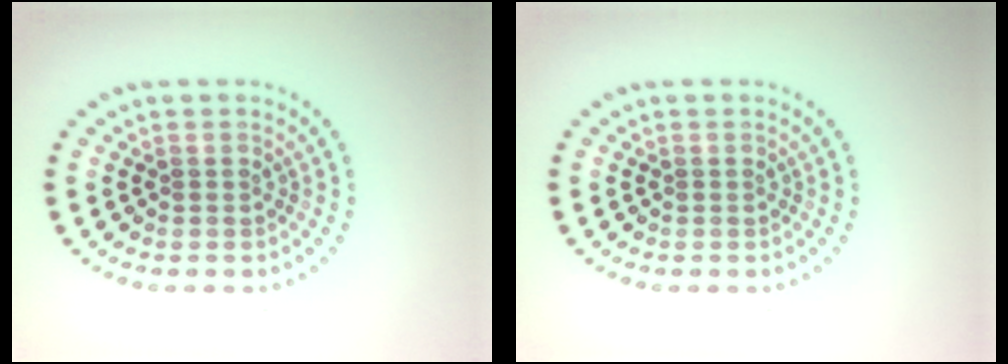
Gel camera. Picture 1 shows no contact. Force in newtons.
{"total": 0.0}